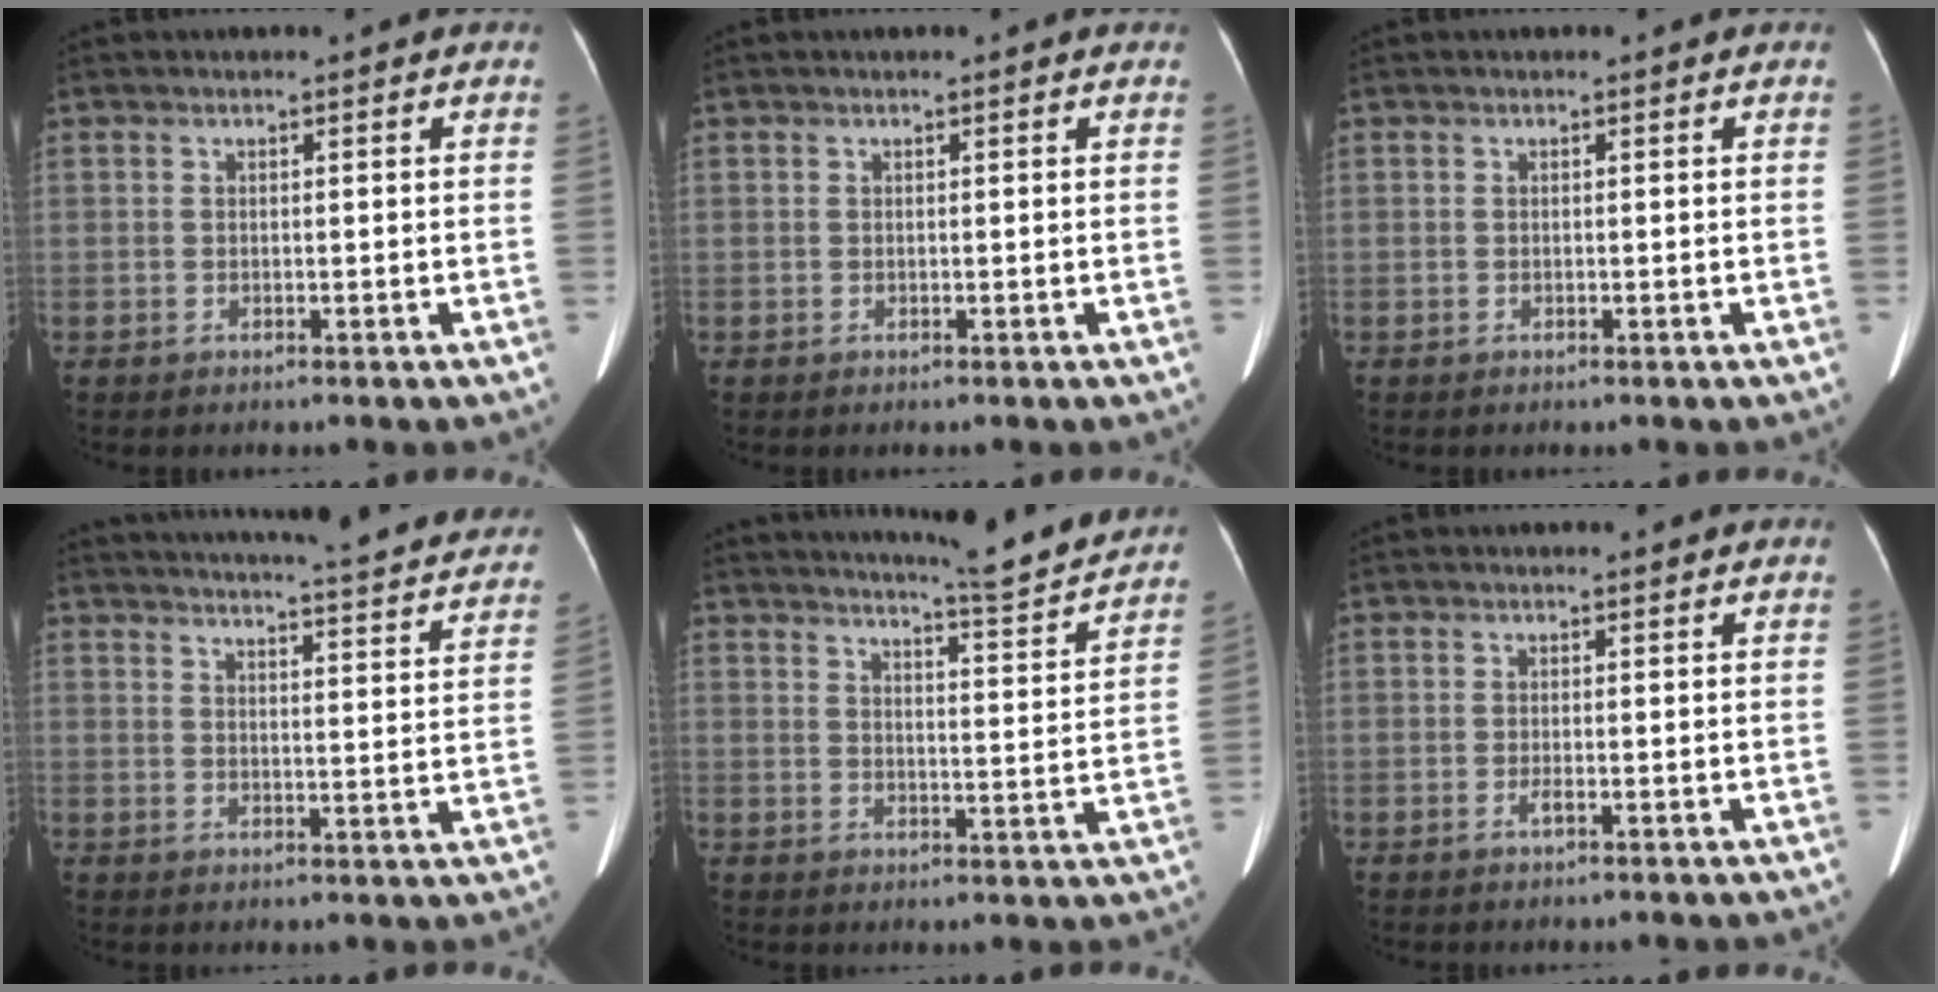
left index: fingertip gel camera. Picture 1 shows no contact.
{"total": 0.0}
{"total": 0.0}
{"total": 28.3, "force": [26.6, 2.8, 9.3], "torque": [-0.147, -0.052, 0.316]}
{"total": 10.9, "force": [10.4, -0.7, 3.4], "torque": [-0.057, -0.022, 0.134]}
{"total": 1.6, "force": [-1.6, 0.0, 0.3], "torque": [-0.008, 0.000, -0.022]}